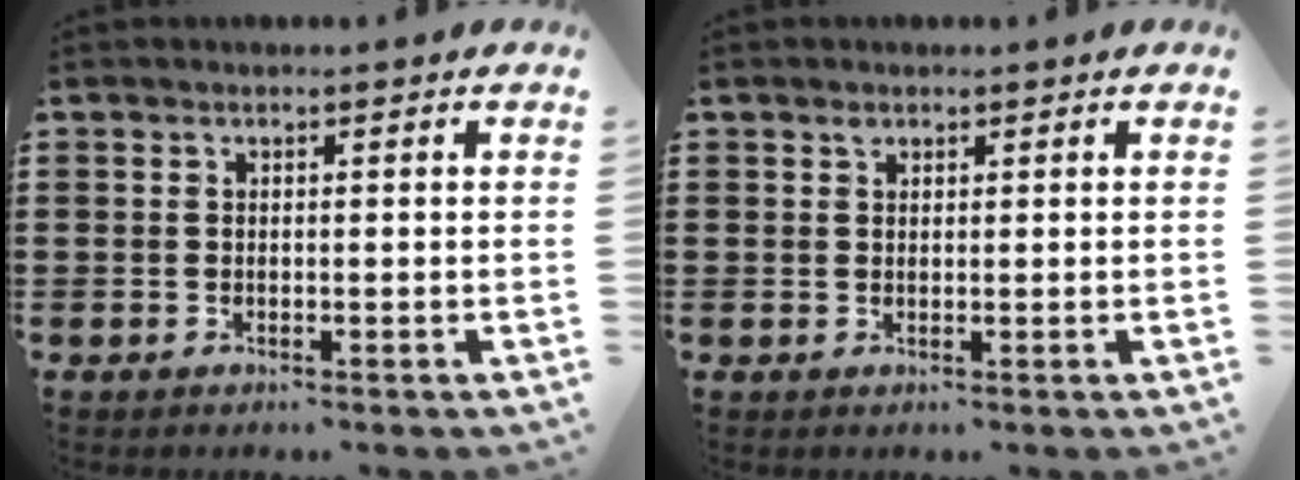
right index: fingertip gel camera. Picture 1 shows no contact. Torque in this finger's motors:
{"motor_torque": [0.28, -0.20, 0.06, 0.02]}